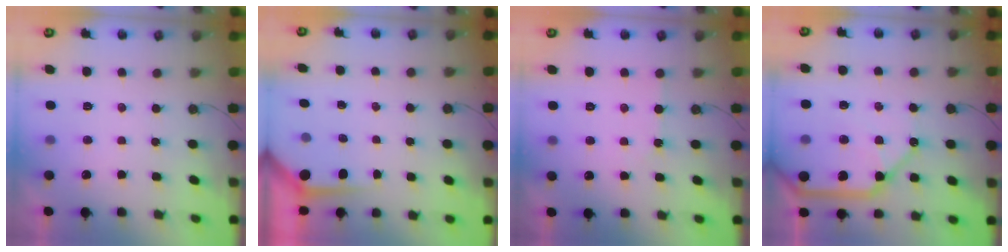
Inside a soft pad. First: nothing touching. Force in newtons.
{"total": 3.5, "press": 3.5, "slide": 0.4}
{"total": 1.6, "press": 1.6, "slide": 0.3}
{"total": 20.3, "press": 20.1, "slide": 3.0}